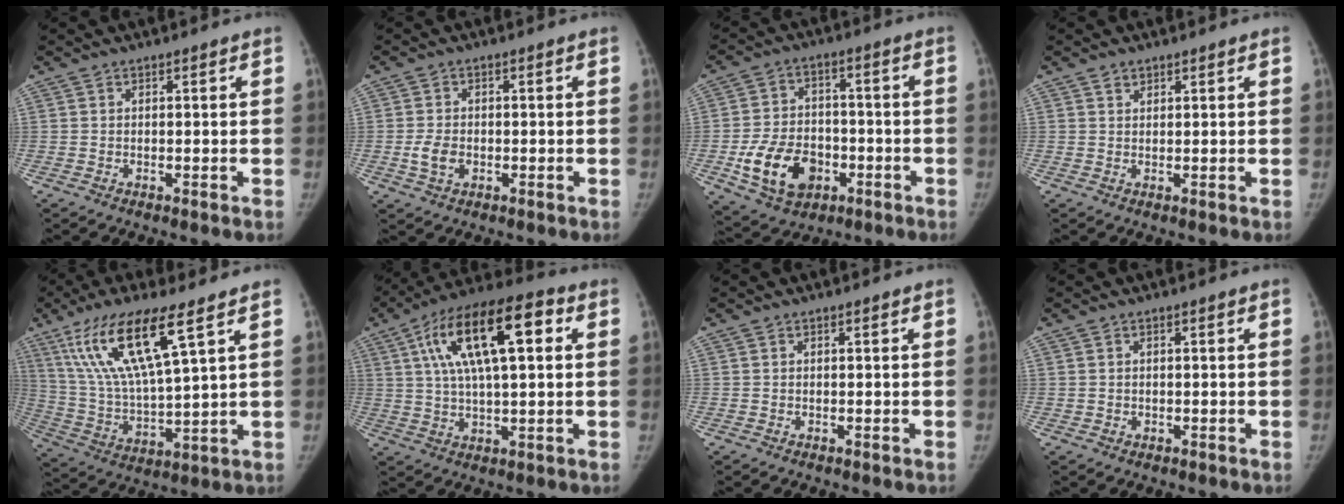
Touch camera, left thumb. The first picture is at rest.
{"total": 4.0, "force": [-1.0, 3.0, 2.5], "torque": [-0.044, 0.004, -0.016]}
{"total": 11.9, "force": [-3.9, 8.5, 7.3], "torque": [-0.109, 0.015, -0.061]}
{"total": 1.3, "force": [0.9, 0.8, 0.4], "torque": [0.000, -0.006, 0.015]}
{"total": 17.8, "force": [9.1, 3.6, 14.8], "torque": [-0.302, -0.033, 0.181]}
{"total": 19.3, "force": [5.6, 7.4, 16.9], "torque": [-0.286, 0.021, 0.085]}
{"total": 0.0}
{"total": 0.6, "force": [-0.1, 0.6, -0.1], "torque": [0.004, 0.002, -0.001]}